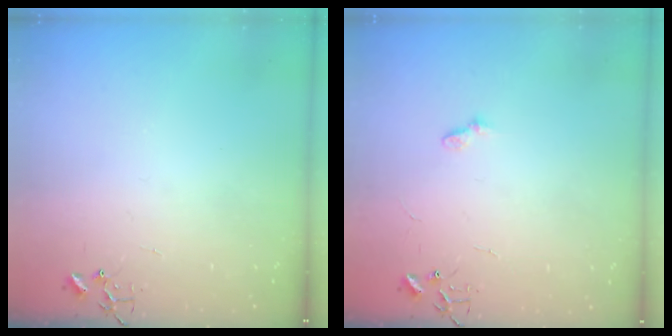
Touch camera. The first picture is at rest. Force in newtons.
{"total": 5.4, "press": 5.4, "slide": 0.6}